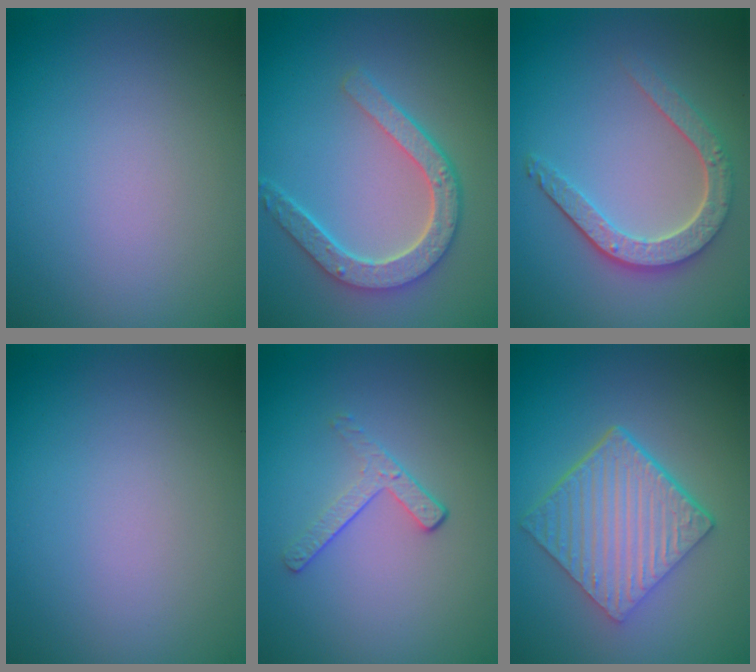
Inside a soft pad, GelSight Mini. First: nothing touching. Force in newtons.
{"total": 4.8, "press": 3.7, "slide": 3.0}
{"total": 4.2, "press": 3.4, "slide": 2.5}
{"total": 0.0}
{"total": 1.8, "press": 1.1, "slide": 1.4}
{"total": 6.6, "press": 4.6, "slide": 4.7}